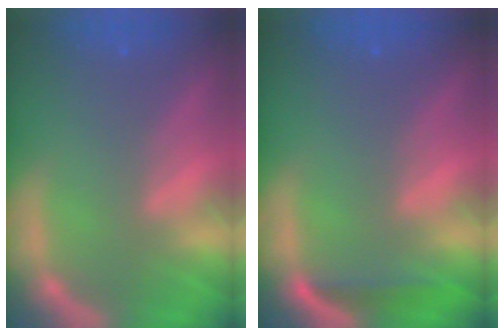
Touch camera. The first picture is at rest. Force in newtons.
{"total": 1.9}